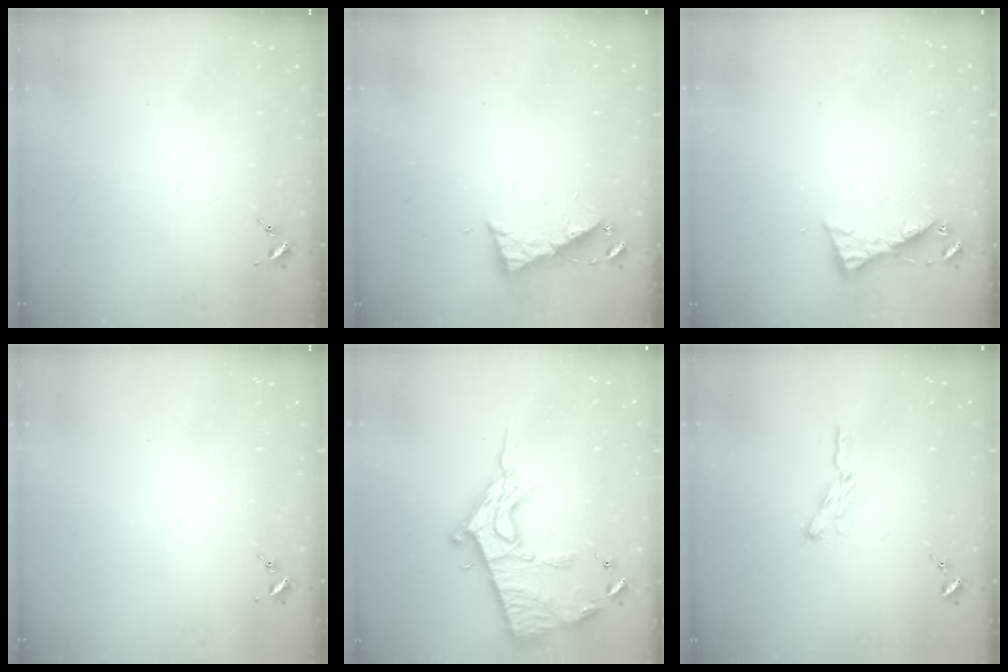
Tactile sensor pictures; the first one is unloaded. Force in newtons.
{"total": 6.4, "press": 6.4, "slide": 0.6}
{"total": 5.2, "press": 5.2, "slide": 0.4}
{"total": 0.0}
{"total": 16.8, "press": 16.8, "slide": 1.3}
{"total": 4.7, "press": 4.6, "slide": 0.6}